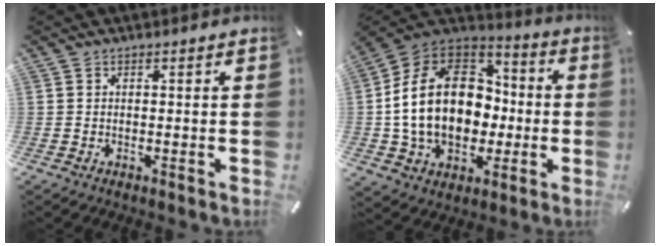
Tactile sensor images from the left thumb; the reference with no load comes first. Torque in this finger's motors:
{"motor_torque": [2.46, 2.54, 2.77, 0.00, 0.39]}